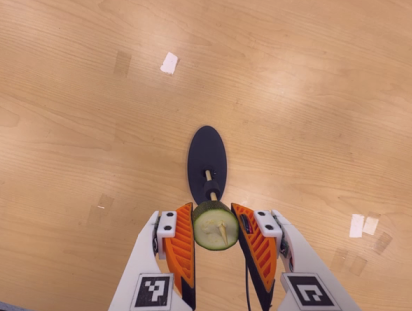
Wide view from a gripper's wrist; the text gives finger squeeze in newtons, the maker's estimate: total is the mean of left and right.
{"total": 9.4, "left": 8.5, "right": 10.2}